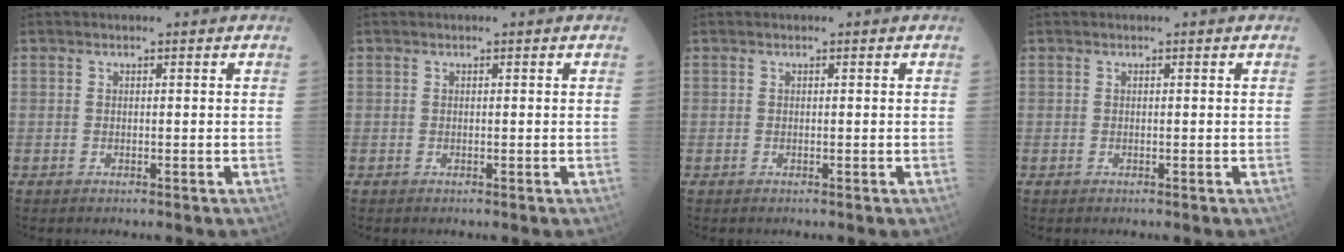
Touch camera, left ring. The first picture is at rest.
{"total": 0.0}
{"total": 0.0}
{"total": 0.0}